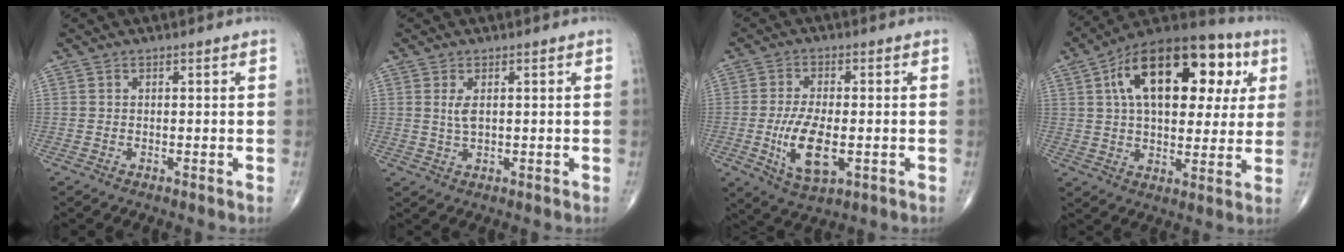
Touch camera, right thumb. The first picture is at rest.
{"total": 2.5, "force": [0.7, 1.1, 2.2], "torque": [-0.044, -0.004, 0.017]}
{"total": 10.0, "force": [-2.1, 4.4, 8.8], "torque": [-0.164, -0.006, -0.031]}
{"total": 23.9, "force": [7.3, 12.9, 18.7], "torque": [-0.262, 0.019, 0.105]}